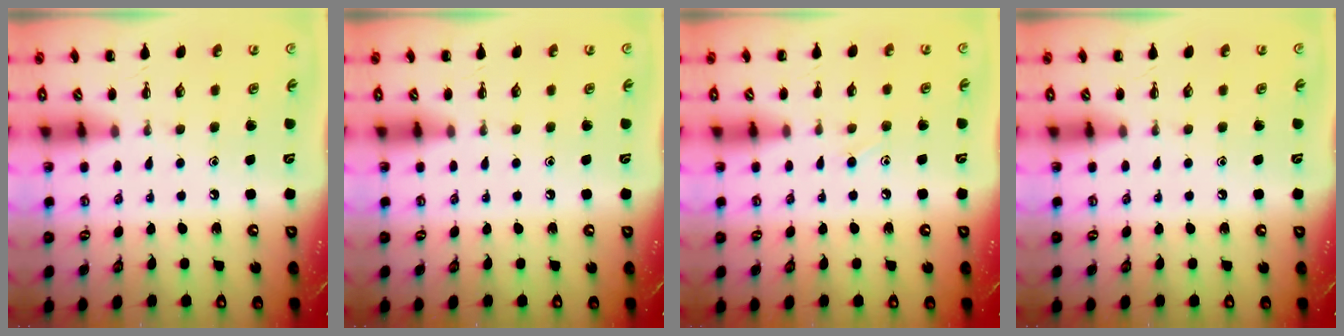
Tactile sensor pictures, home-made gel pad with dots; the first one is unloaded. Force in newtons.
{"total": 0.0}
{"total": 6.4, "press": 6.0, "slide": 2.1}
{"total": 0.0}